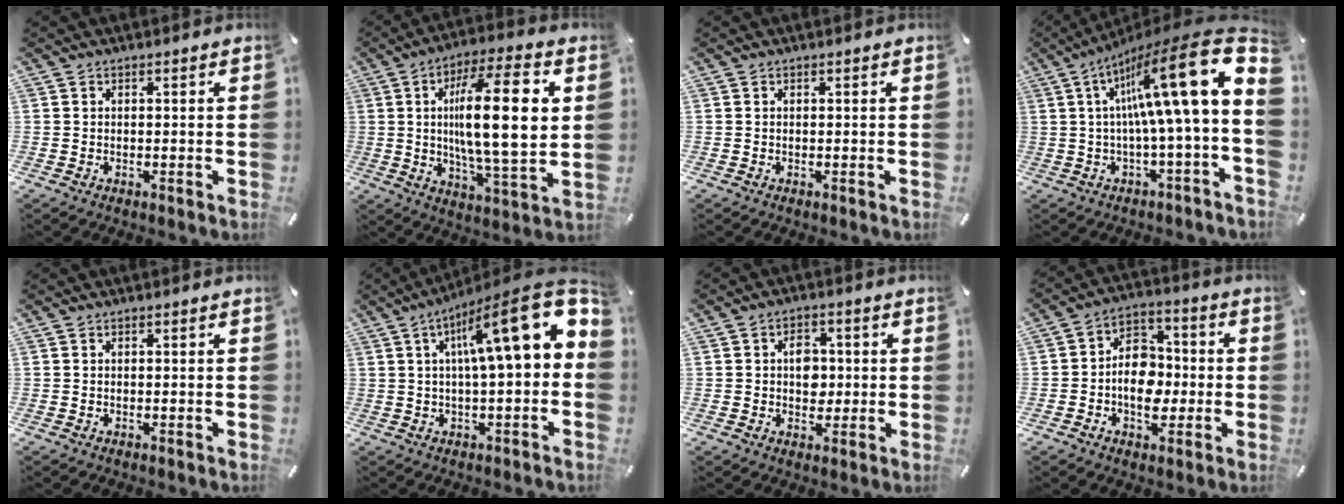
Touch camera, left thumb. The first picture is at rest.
{"total": 20.7, "force": [3.9, 5.8, 19.5], "torque": [-0.333, -0.012, 0.043]}
{"total": 0.0}
{"total": 22.4, "force": [7.3, 3.0, 20.9], "torque": [-0.345, -0.070, 0.108]}
{"total": 0.0}
{"total": 18.9, "force": [6.4, 4.6, 17.2], "torque": [-0.257, -0.041, 0.090]}
{"total": 5.8, "force": [0.2, 4.6, 3.6], "torque": [-0.031, -0.005, -0.005]}
{"total": 10.8, "force": [-2.6, 8.3, 6.4], "torque": [-0.107, 0.021, -0.045]}